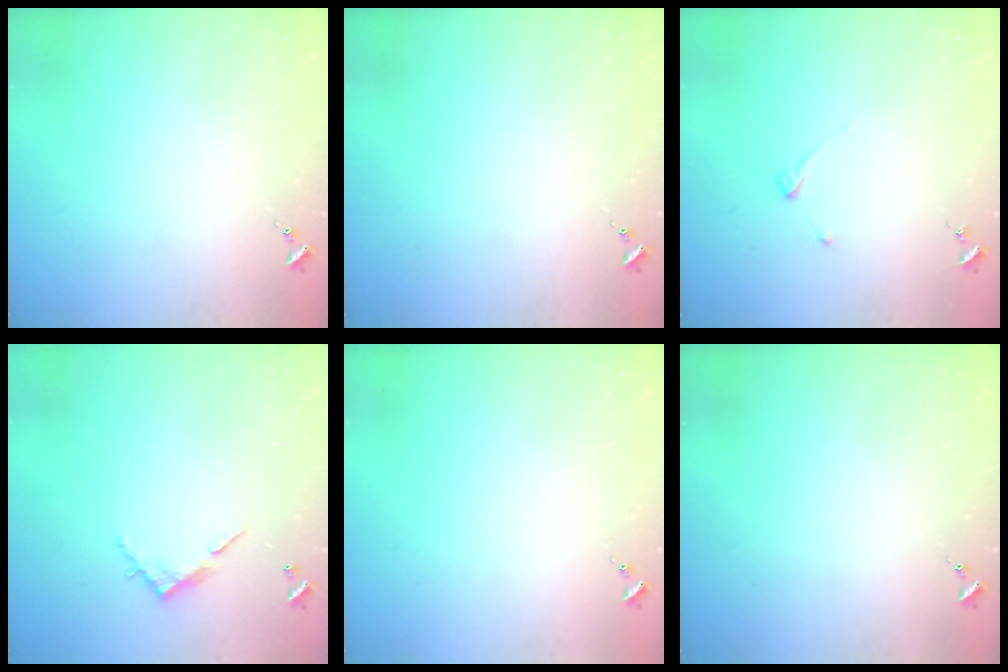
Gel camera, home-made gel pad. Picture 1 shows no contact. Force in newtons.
{"total": 0.0}
{"total": 3.3, "press": 3.2, "slide": 0.6}
{"total": 5.7, "press": 5.7, "slide": 0.4}
{"total": 0.0}
{"total": 0.0}